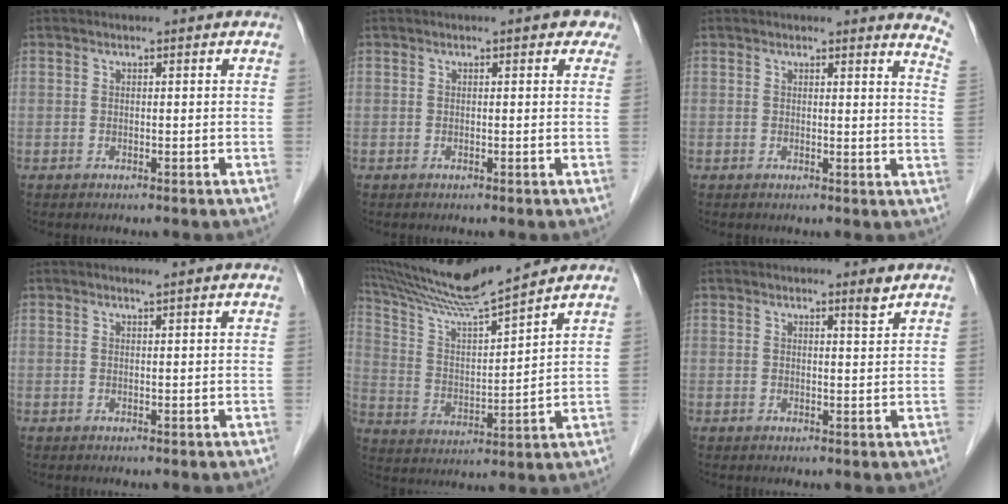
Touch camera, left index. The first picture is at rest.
{"total": 2.0, "force": [1.0, 1.0, 1.4], "torque": [-0.007, 0.009, 0.007]}
{"total": 5.3, "force": [5.1, -0.1, 1.5], "torque": [-0.015, -0.046, 0.022]}
{"total": 0.8, "force": [0.7, -0.3, 0.3], "torque": [-0.013, -0.003, 0.016]}
{"total": 12.7, "force": [11.8, -2.0, 4.4], "torque": [-0.093, 0.000, 0.219]}
{"total": 1.3, "force": [1.1, -0.3, 0.6], "torque": [-0.016, -0.008, 0.019]}